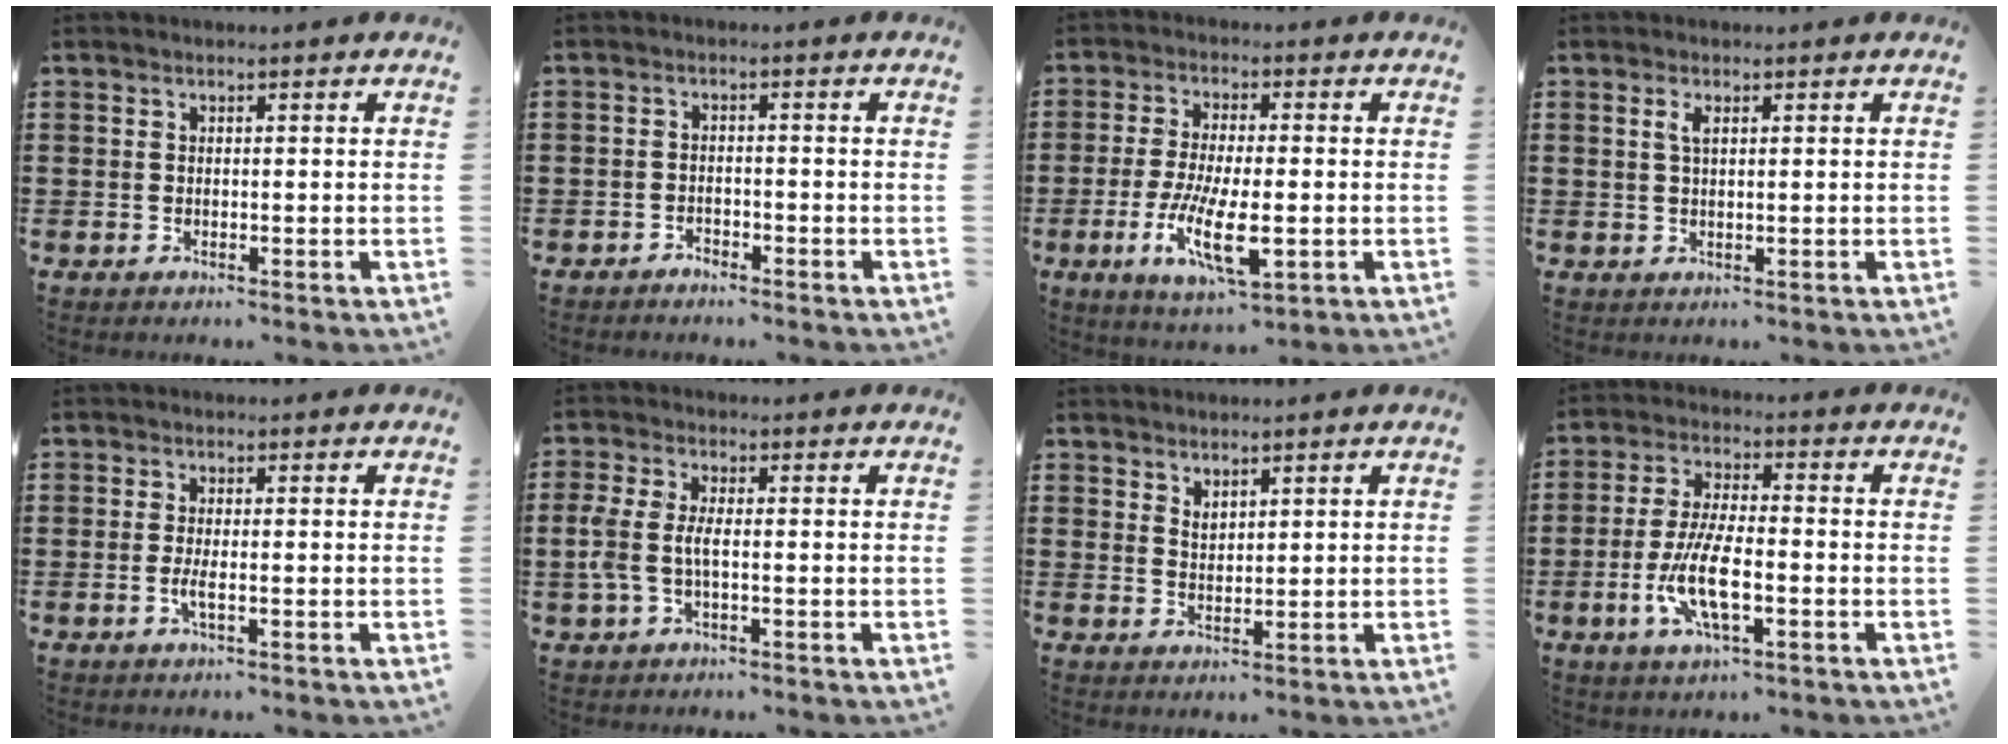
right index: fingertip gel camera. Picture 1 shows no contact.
{"total": 1.5, "force": [-1.5, 0.4, 0.0], "torque": [-0.005, 0.005, -0.034]}
{"total": 10.4, "force": [-2.7, 3.5, 9.5], "torque": [-0.202, -0.016, -0.050]}
{"total": 1.6, "force": [0.6, 0.5, 1.4], "torque": [-0.030, 0.005, 0.009]}
{"total": 2.2, "force": [-0.7, 0.3, 2.1], "torque": [-0.044, -0.005, -0.014]}
{"total": 4.1, "force": [-0.8, 1.6, 3.6], "torque": [-0.093, -0.006, -0.023]}
{"total": 1.8, "force": [1.6, 0.8, 0.2], "torque": [-0.006, 0.003, 0.032]}
{"total": 9.0, "force": [-2.8, 2.8, 8.1], "torque": [-0.181, -0.015, -0.056]}